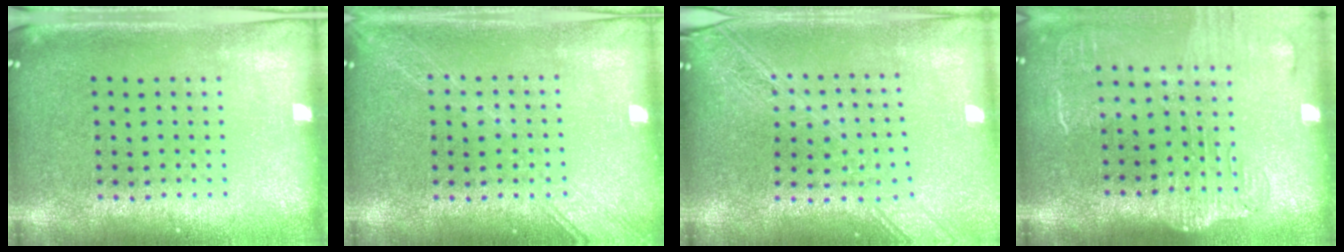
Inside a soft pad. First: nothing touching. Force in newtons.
{"total": 2.7, "press": 2.6, "slide": 0.4}
{"total": 2.1, "press": 1.8, "slide": 1.1}
{"total": 1.9, "press": 1.5, "slide": 1.2}